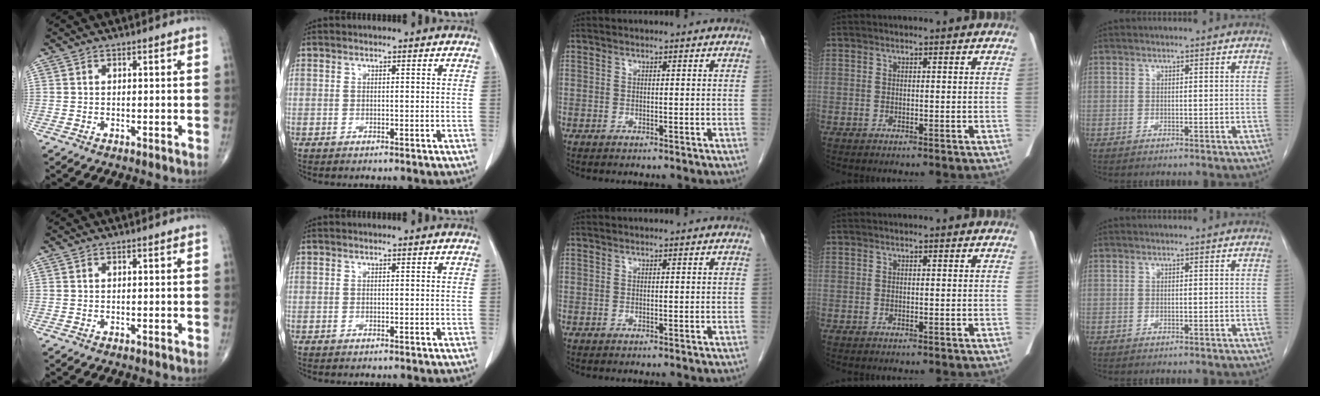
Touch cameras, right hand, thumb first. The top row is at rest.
{}